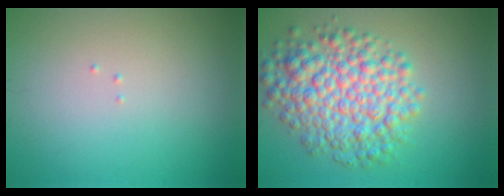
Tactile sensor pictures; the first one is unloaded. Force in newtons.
{"total": 7.4, "press": 7.4, "slide": 0.2}